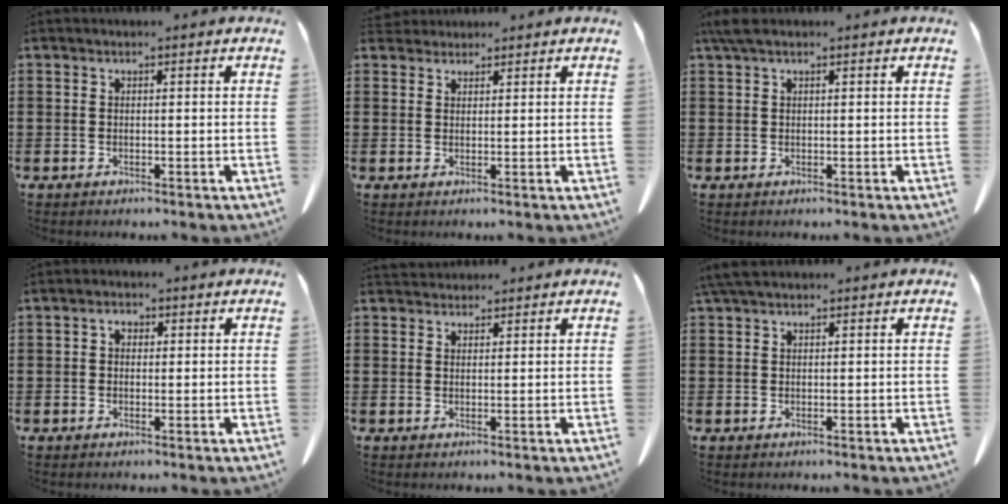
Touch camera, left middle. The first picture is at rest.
{"total": 2.0, "force": [1.9, 0.7, 0.2], "torque": [-0.009, 0.003, 0.038]}
{"total": 2.0, "force": [1.2, 0.5, 1.6], "torque": [-0.034, 0.003, 0.021]}
{"total": 1.6, "force": [0.3, 1.2, 1.1], "torque": [-0.024, 0.009, 0.005]}
{"total": 1.8, "force": [1.7, 0.6, -0.1], "torque": [-0.004, 0.003, 0.034]}
{"total": 2.6, "force": [1.8, 0.8, 1.6], "torque": [-0.037, 0.005, 0.035]}